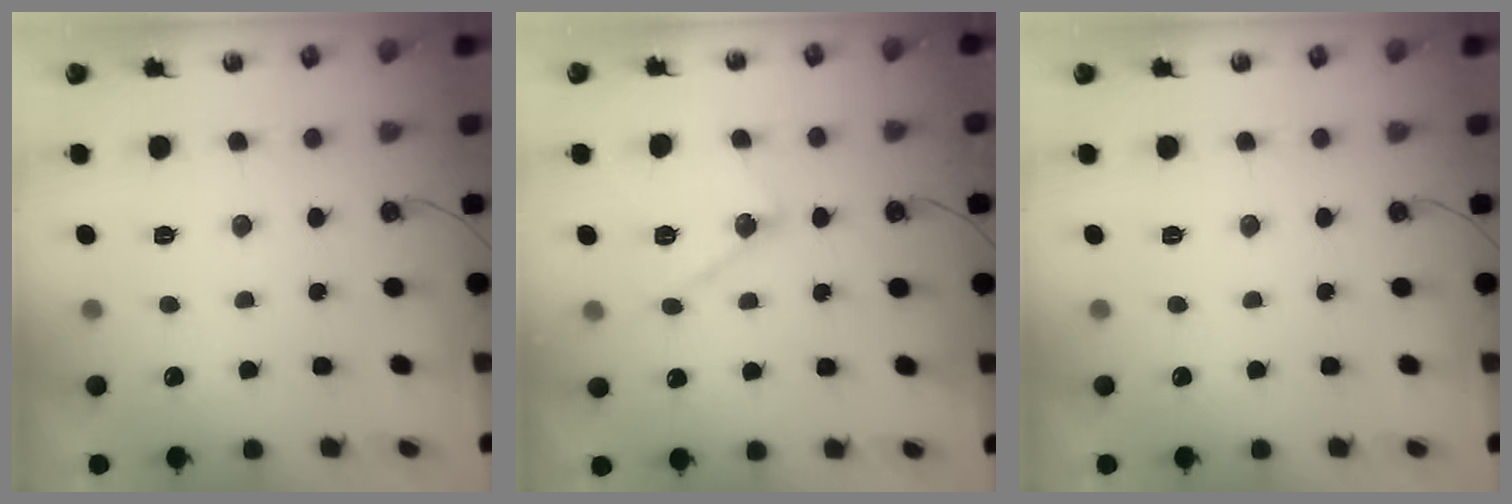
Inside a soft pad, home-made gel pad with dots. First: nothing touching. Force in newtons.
{"total": 12.8, "press": 12.7, "slide": 0.8}
{"total": 0.0}